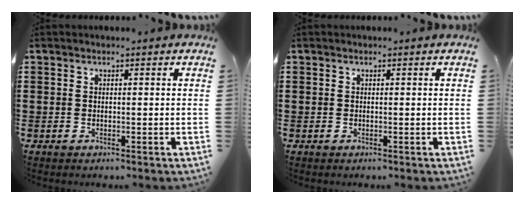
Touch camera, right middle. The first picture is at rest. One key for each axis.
{"total": 0.0}